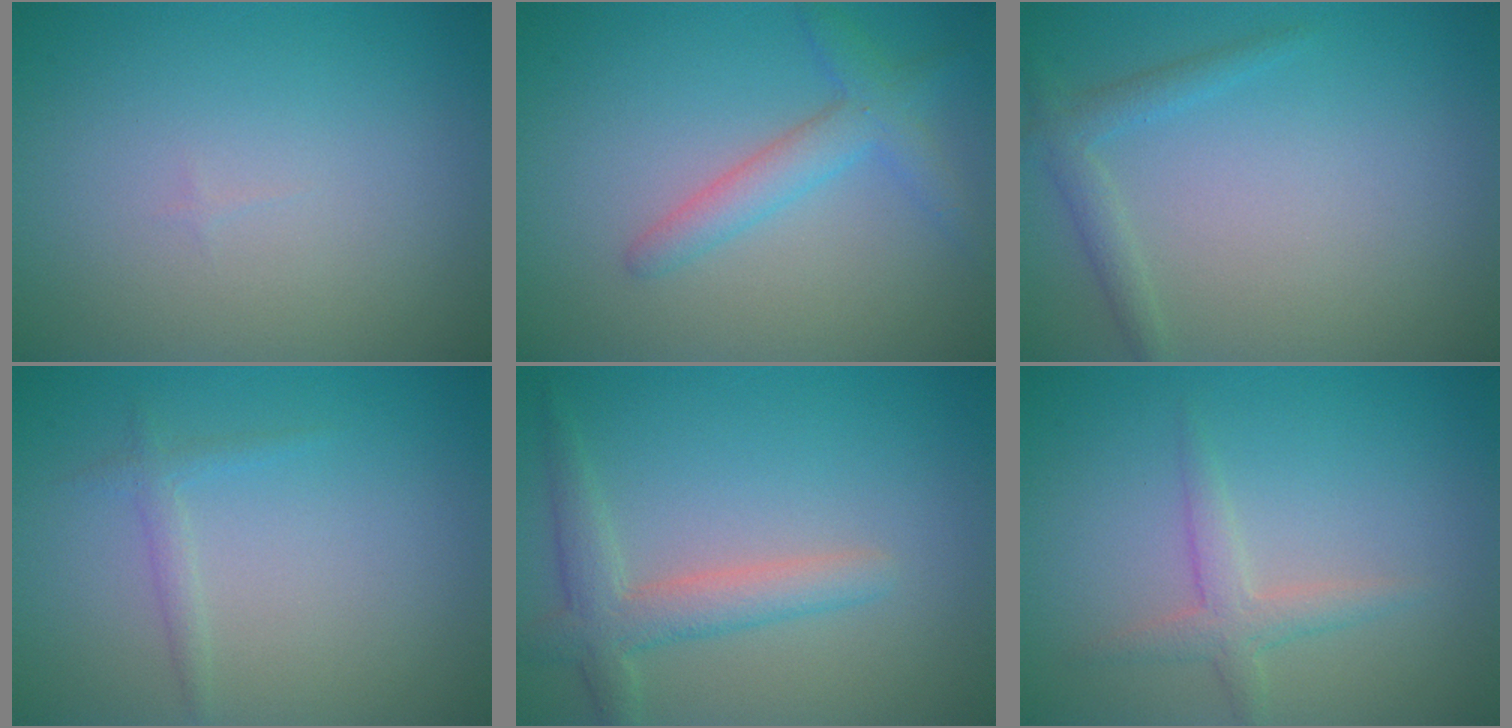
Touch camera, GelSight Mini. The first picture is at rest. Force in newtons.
{"total": 2.8, "press": 2.8, "slide": 0.1}
{"total": 1.8, "press": 1.7, "slide": 0.1}
{"total": 1.2, "press": 1.2, "slide": 0.1}
{"total": 3.4, "press": 3.4, "slide": 0.3}
{"total": 2.1, "press": 2.1, "slide": 0.1}